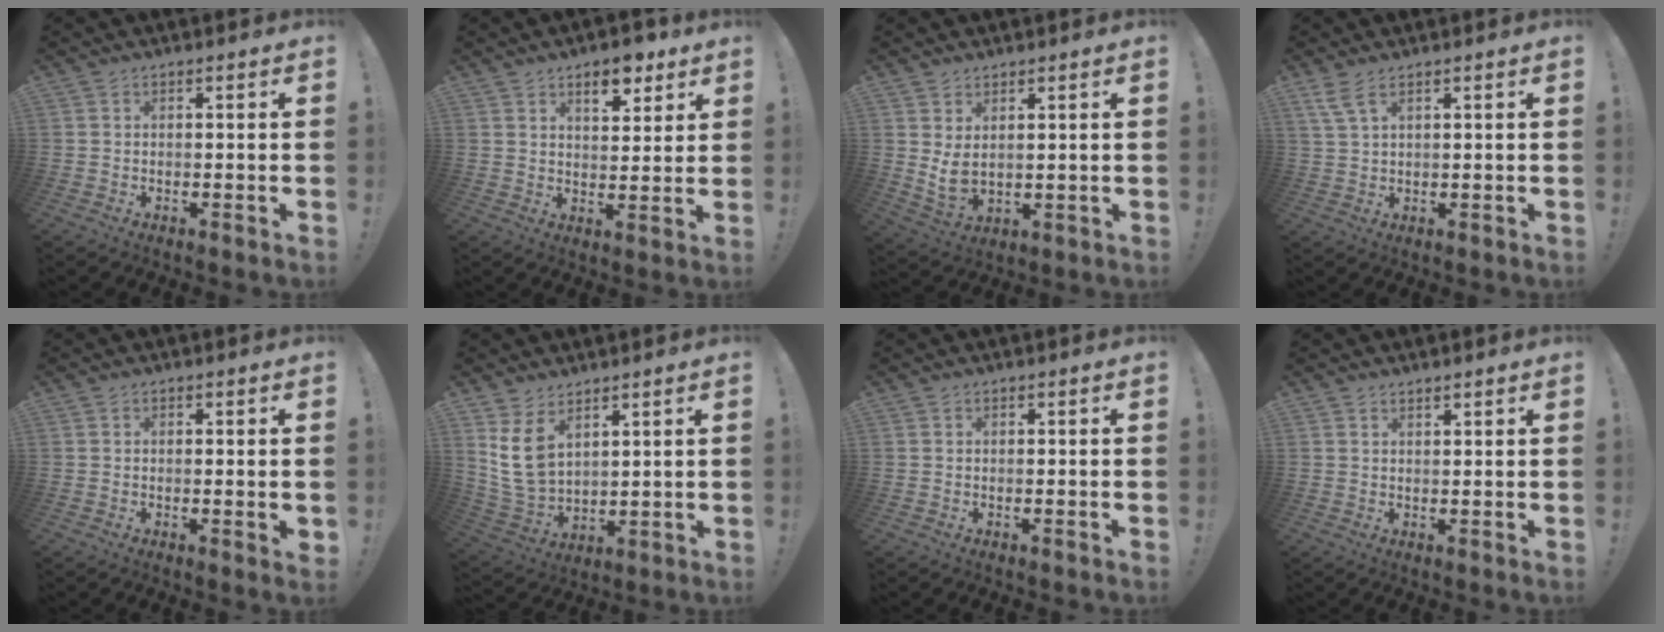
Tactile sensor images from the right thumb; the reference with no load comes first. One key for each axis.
{"total": 8.3, "fx": 5.3, "fy": 4.1, "fz": 4.9, "tx": -0.047, "ty": -0.029, "tz": 0.088}
{"total": 5.6, "fx": 2.2, "fy": 3.1, "fz": 4.1, "tx": -0.060, "ty": -0.022, "tz": 0.045}
{"total": 4.9, "fx": 3.1, "fy": 1.6, "fz": 3.4, "tx": -0.070, "ty": -0.007, "tz": 0.060}
{"total": 1.3, "fx": 0.4, "fy": 0.2, "fz": 1.3, "tx": -0.005, "ty": -0.006, "tz": 0.005}
{"total": 10.1, "fx": 5.6, "fy": 6.3, "fz": 5.6, "tx": -0.117, "ty": -0.039, "tz": 0.112}
{"total": 0.0}
{"total": 1.2, "fx": 1.1, "fy": 0.0, "fz": 0.4, "tx": -0.002, "ty": -0.006, "tz": 0.020}